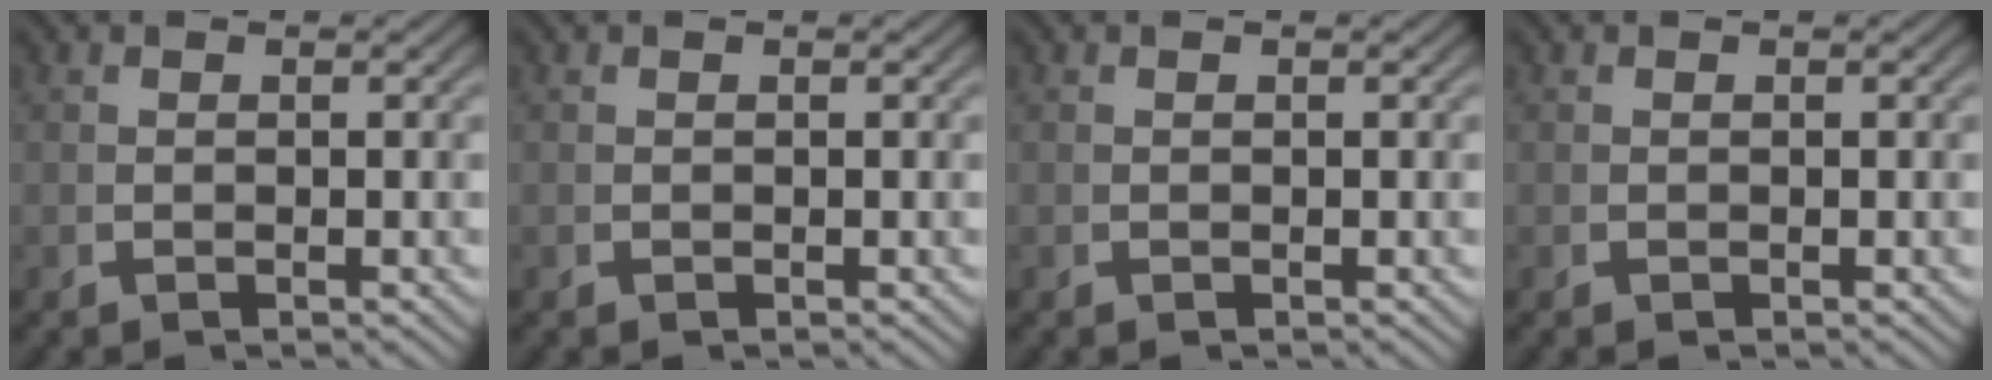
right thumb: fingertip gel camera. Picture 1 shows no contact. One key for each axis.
{"total": 0.0}
{"total": 0.0}
{"total": 0.0}